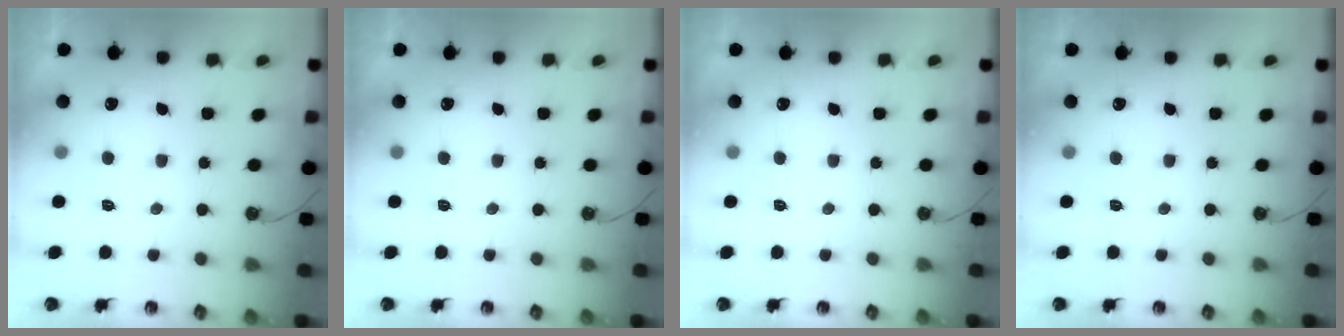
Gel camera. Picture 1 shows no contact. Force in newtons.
{"total": 0.0}
{"total": 0.0}
{"total": 0.0}